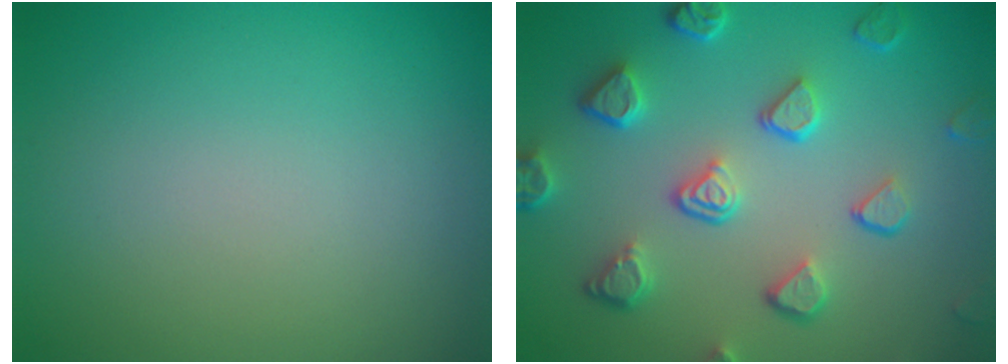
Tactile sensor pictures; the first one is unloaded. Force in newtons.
{"total": 5.3, "press": 4.1, "slide": 3.3}